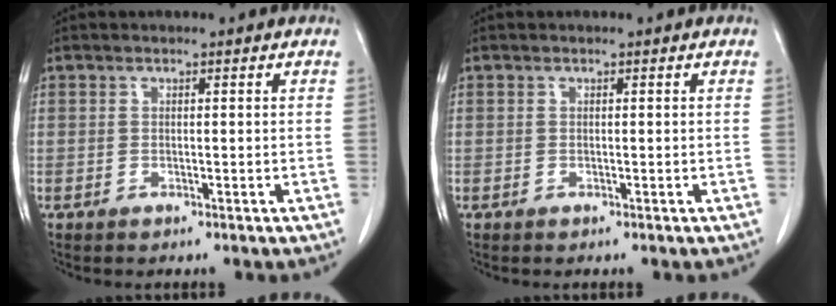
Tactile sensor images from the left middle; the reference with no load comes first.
{"total": 0.0}